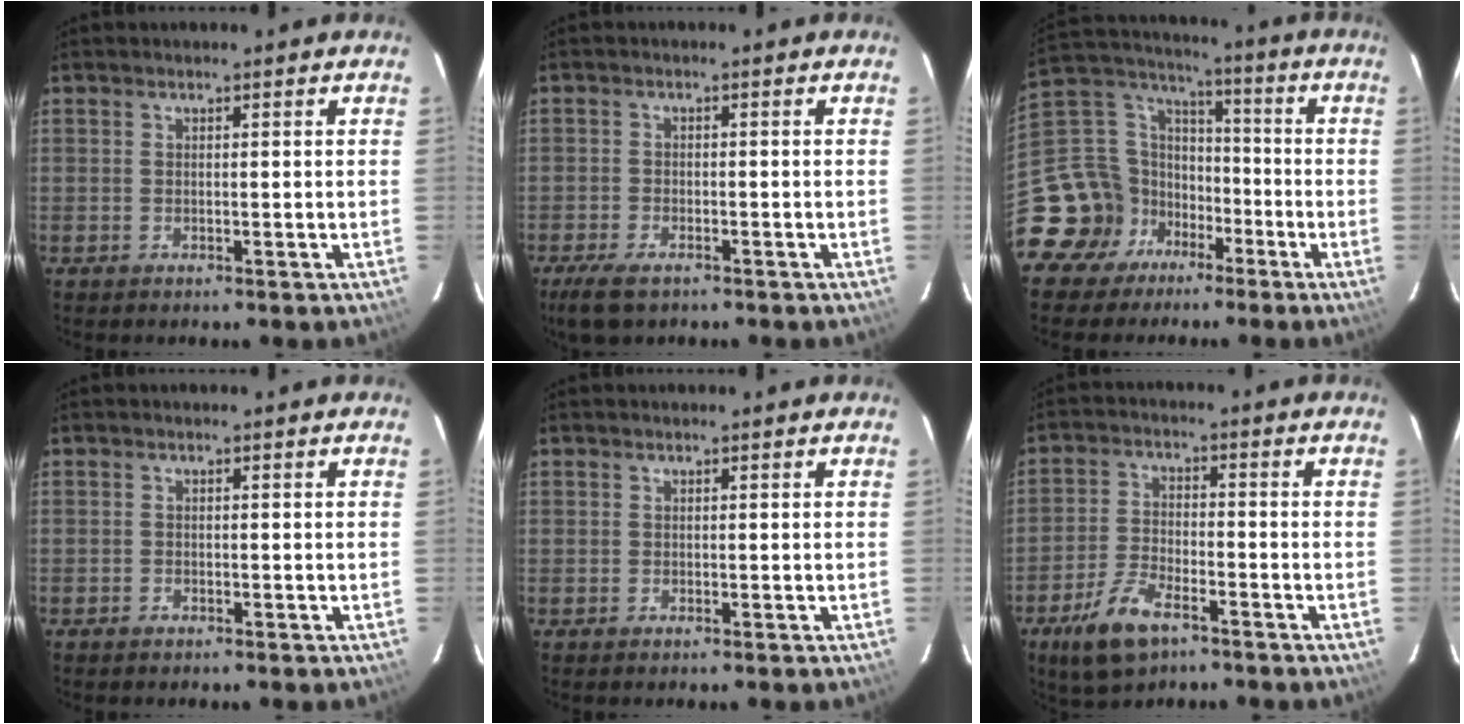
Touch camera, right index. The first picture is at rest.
{"total": 5.3, "force": [-3.8, 2.2, 2.9], "torque": [-0.080, -0.016, -0.071]}
{"total": 14.6, "force": [-7.2, 12.1, 3.8], "torque": [-0.103, 0.060, -0.124]}
{"total": 0.8, "force": [-0.6, 0.5, 0.1], "torque": [-0.002, 0.002, -0.012]}
{"total": 0.5, "force": [0.0, 0.5, -0.1], "torque": [0.004, 0.001, -0.004]}
{"total": 9.5, "force": [-6.0, 4.0, 6.1], "torque": [-0.147, -0.009, -0.116]}